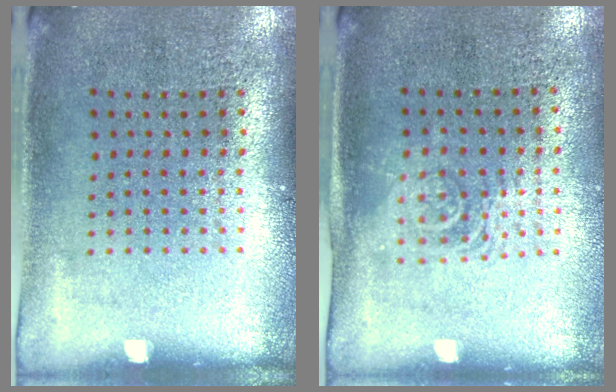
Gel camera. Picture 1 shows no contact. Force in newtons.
{"total": 1.6, "press": 1.4, "slide": 0.7}